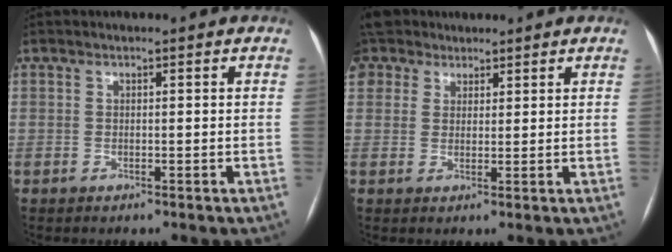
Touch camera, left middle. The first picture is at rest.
{"total": 8.7, "force": [5.6, 6.3, 2.0], "torque": [-0.063, 0.034, 0.111]}